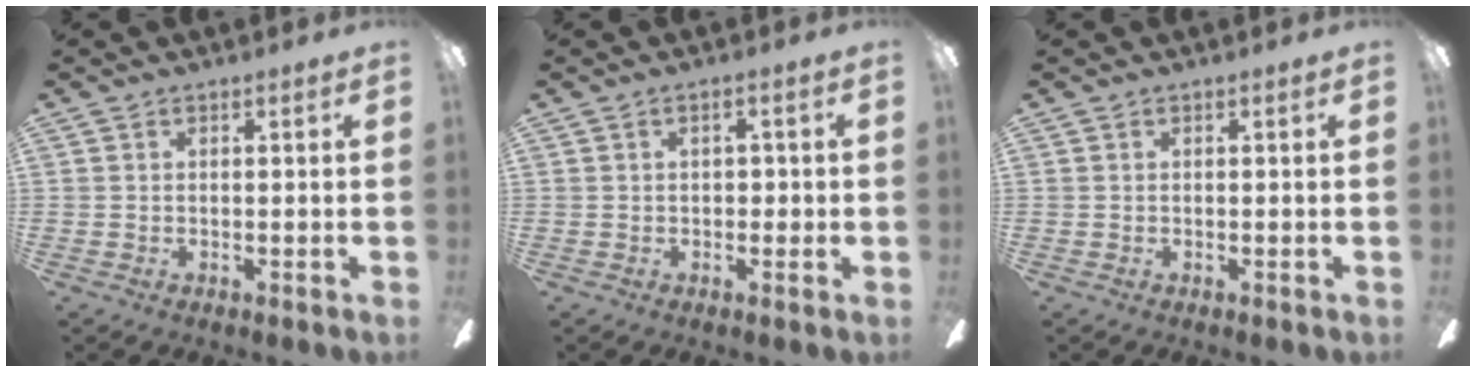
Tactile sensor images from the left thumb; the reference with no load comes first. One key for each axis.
{"total": 2.4, "fx": 0.3, "fy": 1.4, "fz": 1.9, "tx": -0.030, "ty": 0.006, "tz": 0.002}
{"total": 0.0}